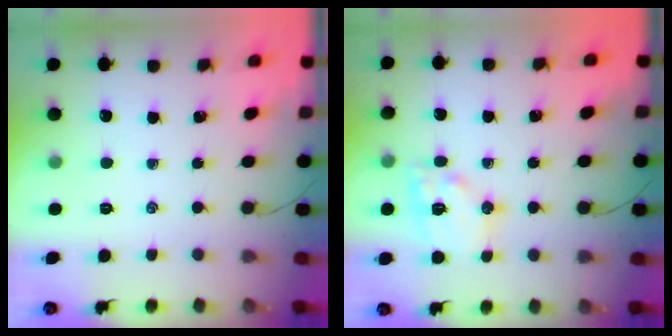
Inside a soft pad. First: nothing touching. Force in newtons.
{"total": 12.5, "press": 12.4, "slide": 1.3}